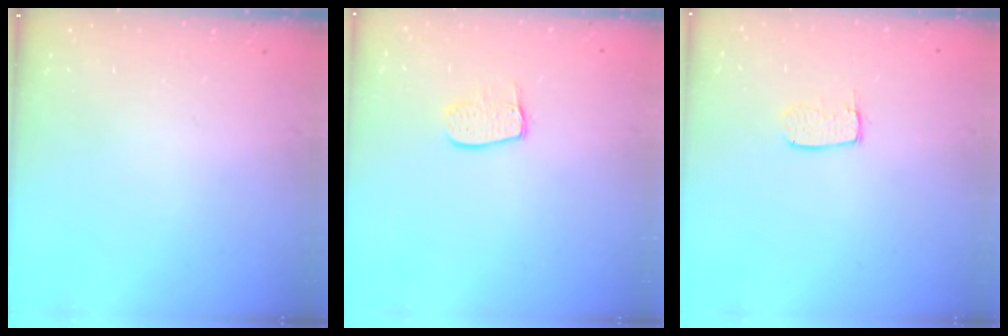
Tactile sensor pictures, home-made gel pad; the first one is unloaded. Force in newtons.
{"total": 7.5, "press": 7.5, "slide": 0.6}
{"total": 5.2, "press": 5.1, "slide": 0.5}